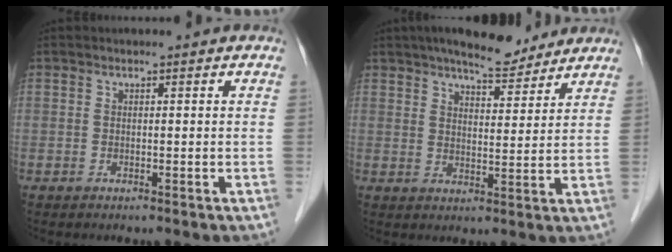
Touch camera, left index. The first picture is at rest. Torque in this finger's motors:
{"motor_torque": [0.75, -0.76, 0.34, 0.07]}